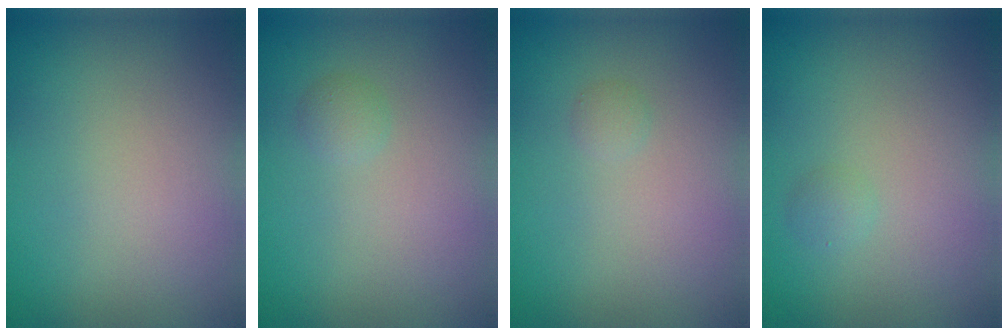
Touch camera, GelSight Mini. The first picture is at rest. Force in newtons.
{"total": 0.9, "press": 0.9, "slide": 0.1}
{"total": 0.6, "press": 0.6, "slide": 0.0}
{"total": 0.8, "press": 0.8, "slide": 0.1}